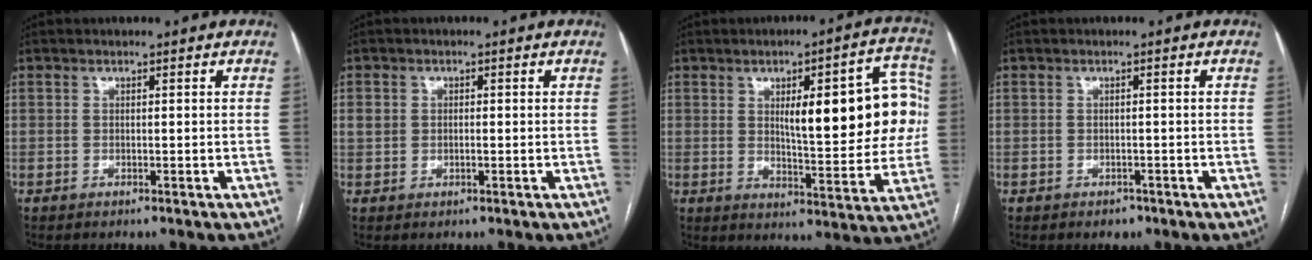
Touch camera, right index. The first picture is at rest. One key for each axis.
{"total": 2.3, "fx": 0.2, "fy": 1.8, "fz": 1.4, "tx": -0.030, "ty": 0.017, "tz": 0.008}
{"total": 16.6, "fx": 2.9, "fy": 4.6, "fz": 15.7, "tx": -0.195, "ty": 0.025, "tz": 0.044}
{"total": 1.5, "fx": -1.0, "fy": 1.1, "fz": 0.4, "tx": -0.006, "ty": 0.002, "tz": -0.010}